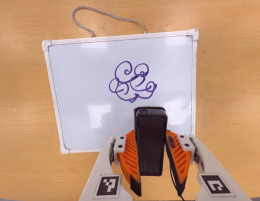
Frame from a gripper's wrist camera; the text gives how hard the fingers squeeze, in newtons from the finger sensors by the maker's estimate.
{"total": 5.8, "left": 3.8, "right": 7.8}